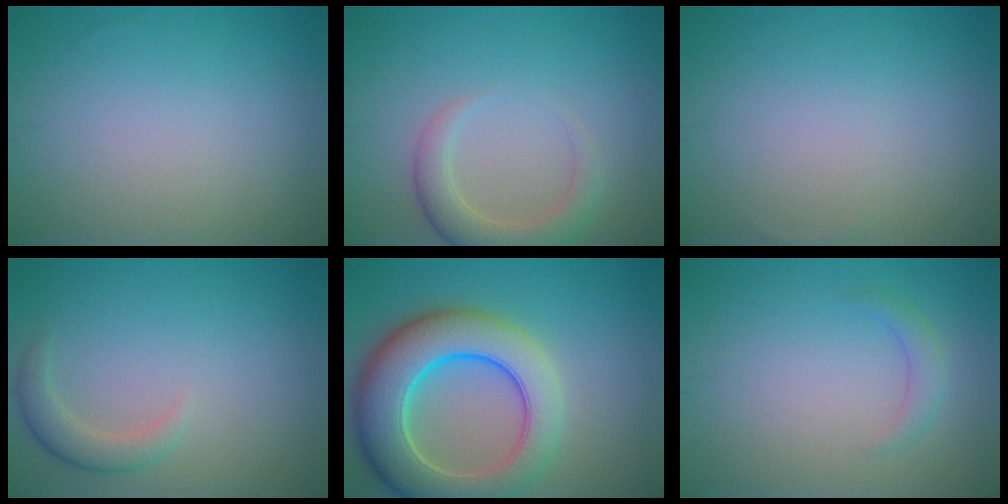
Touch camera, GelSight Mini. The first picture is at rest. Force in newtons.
{"total": 3.5, "press": 3.5, "slide": 0.4}
{"total": 0.0}
{"total": 2.3, "press": 2.3, "slide": 0.3}
{"total": 10.2, "press": 10.2, "slide": 0.6}
{"total": 1.4, "press": 1.4, "slide": 0.0}